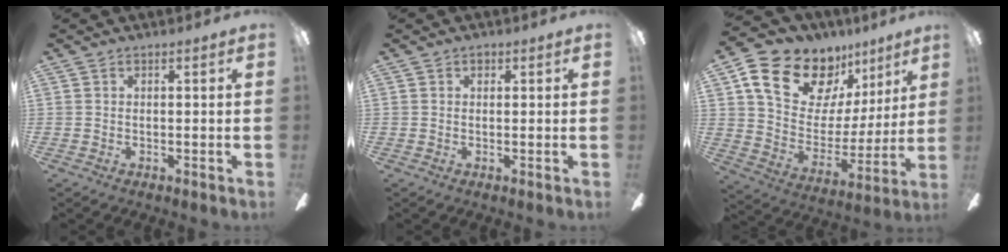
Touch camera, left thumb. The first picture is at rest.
{"total": 0.9, "force": [0.4, 0.7, 0.4], "torque": [-0.001, -0.001, 0.005]}
{"total": 21.3, "force": [13.3, 13.2, 10.2], "torque": [-0.176, -0.070, 0.248]}